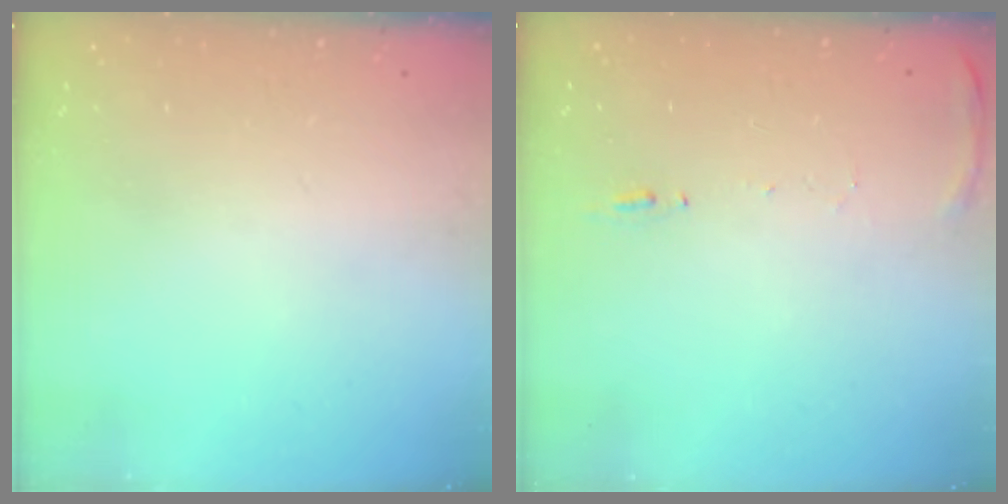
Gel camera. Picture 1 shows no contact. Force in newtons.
{"total": 6.6, "press": 6.5, "slide": 0.7}